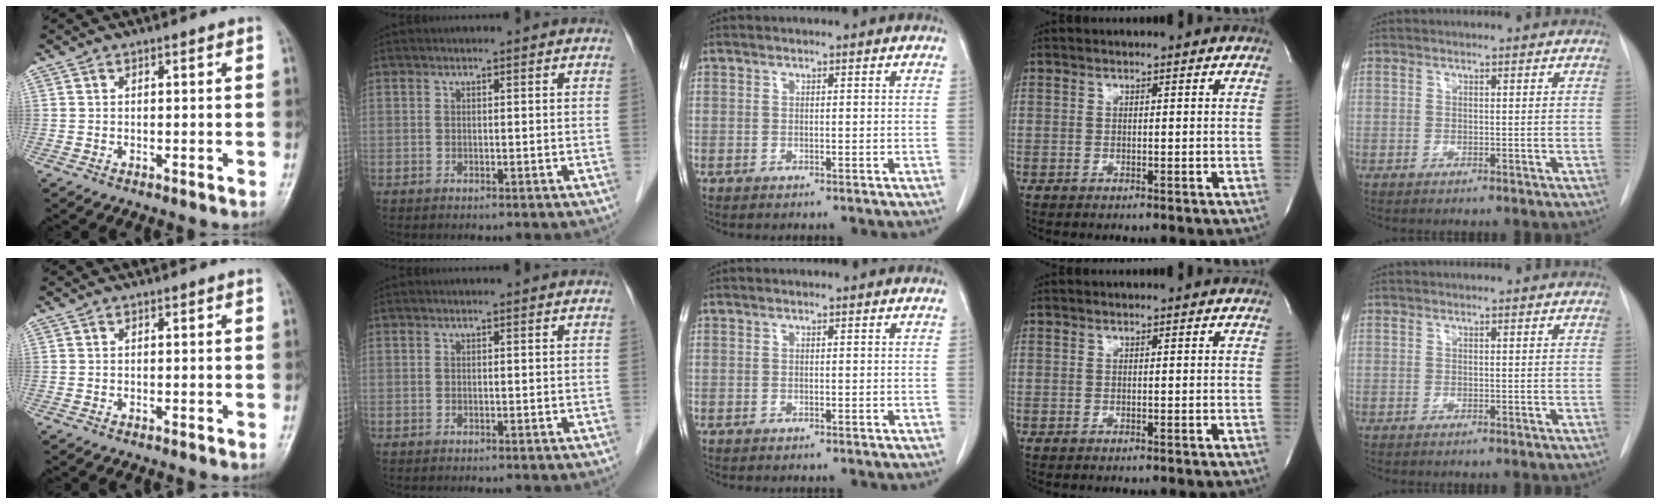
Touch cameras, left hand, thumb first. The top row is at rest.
{}